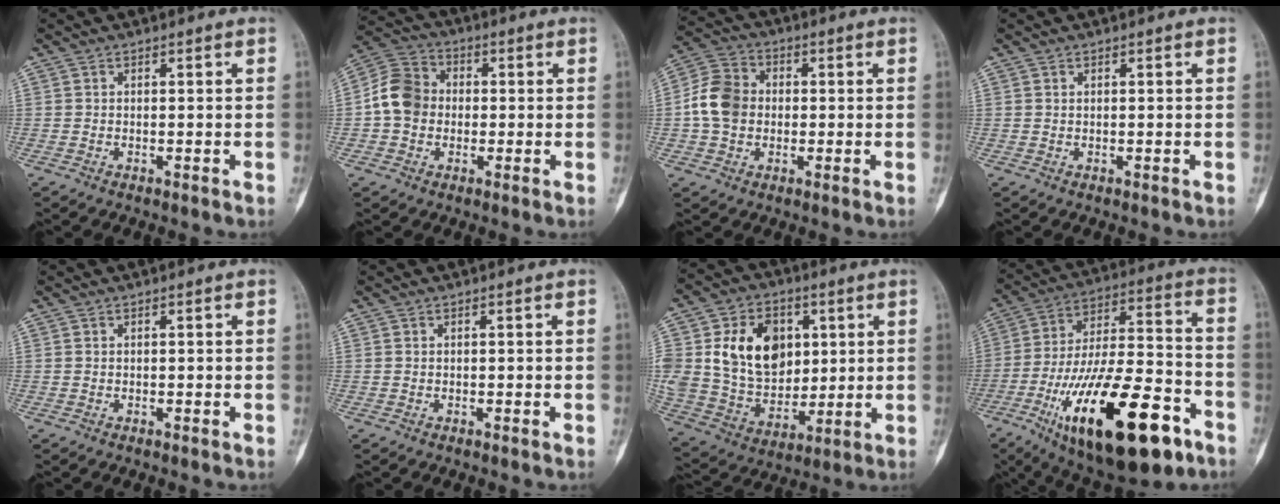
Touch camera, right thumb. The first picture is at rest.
{"total": 9.1, "force": [-0.5, 7.8, 4.7], "torque": [-0.071, 0.028, -0.025]}
{"total": 9.1, "force": [-0.3, 7.5, 5.3], "torque": [-0.087, 0.023, -0.017]}
{"total": 0.0}
{"total": 0.0}
{"total": 0.0}
{"total": 20.0, "force": [4.6, 15.0, 12.3], "torque": [-0.194, -0.005, 0.098]}
{"total": 29.2, "force": [-13.5, 11.0, 23.4], "torque": [-0.405, 0.057, -0.211]}